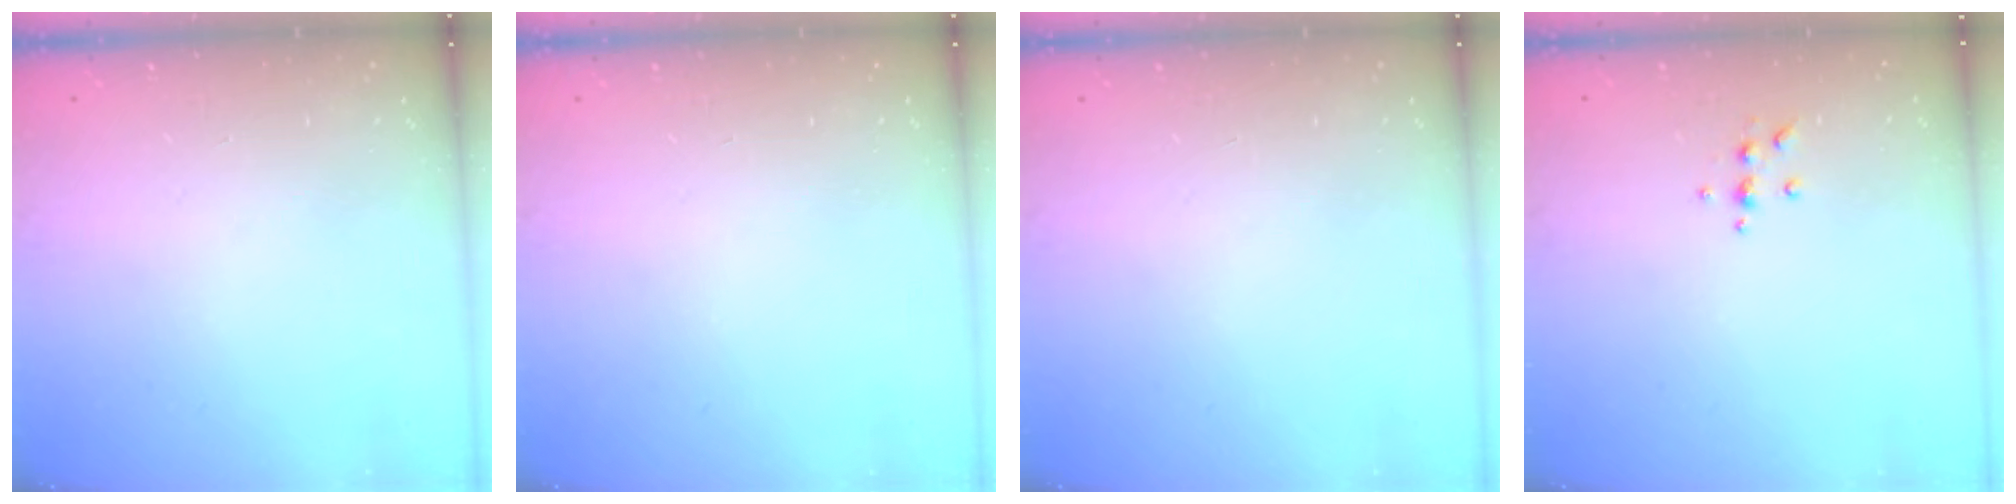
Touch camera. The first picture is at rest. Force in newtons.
{"total": 0.0}
{"total": 0.0}
{"total": 5.7, "press": 5.7, "slide": 0.5}